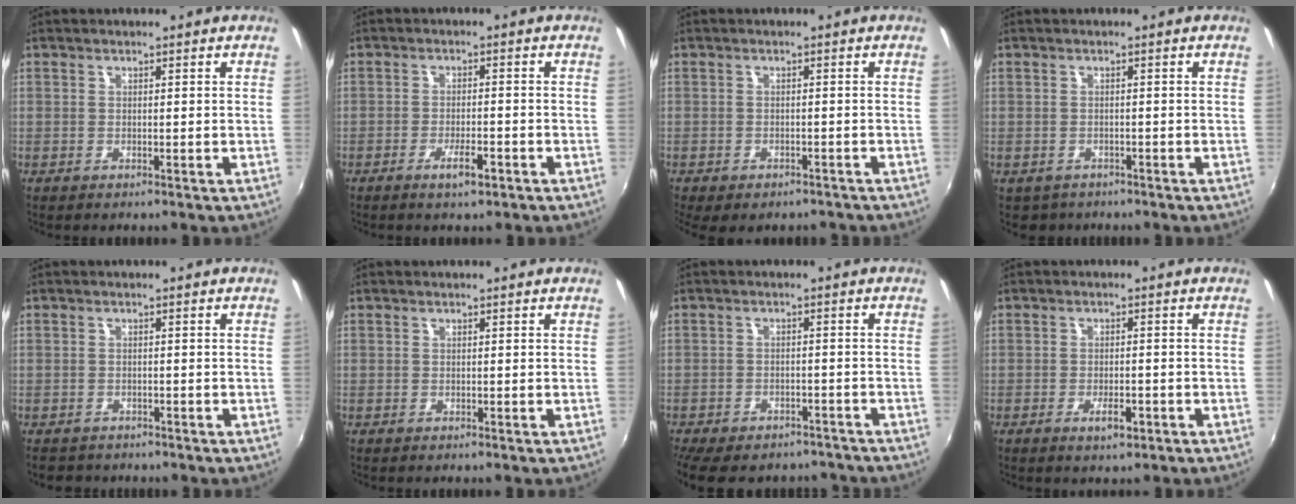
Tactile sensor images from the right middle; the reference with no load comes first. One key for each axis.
{"total": 3.8, "fx": -2.4, "fy": 0.9, "fz": 2.8, "tx": -0.058, "ty": -0.006, "tz": -0.041}
{"total": 7.0, "fx": -5.4, "fy": 3.0, "fz": 3.3, "tx": -0.070, "ty": -0.028, "tz": -0.070}
{"total": 2.3, "fx": -1.5, "fy": 1.8, "fz": 0.3, "tx": -0.014, "ty": -0.006, "tz": -0.020}
{"total": 3.2, "fx": -2.5, "fy": 1.8, "fz": 0.6, "tx": -0.021, "ty": -0.009, "tz": -0.042}
{"total": 0.0}
{"total": 15.6, "fx": -12.9, "fy": 6.2, "fz": 6.1, "tx": -0.139, "ty": -0.014, "tz": -0.173}
{"total": 3.3, "fx": -1.8, "fy": 1.3, "fz": 2.4, "tx": -0.049, "ty": -0.006, "tz": -0.029}